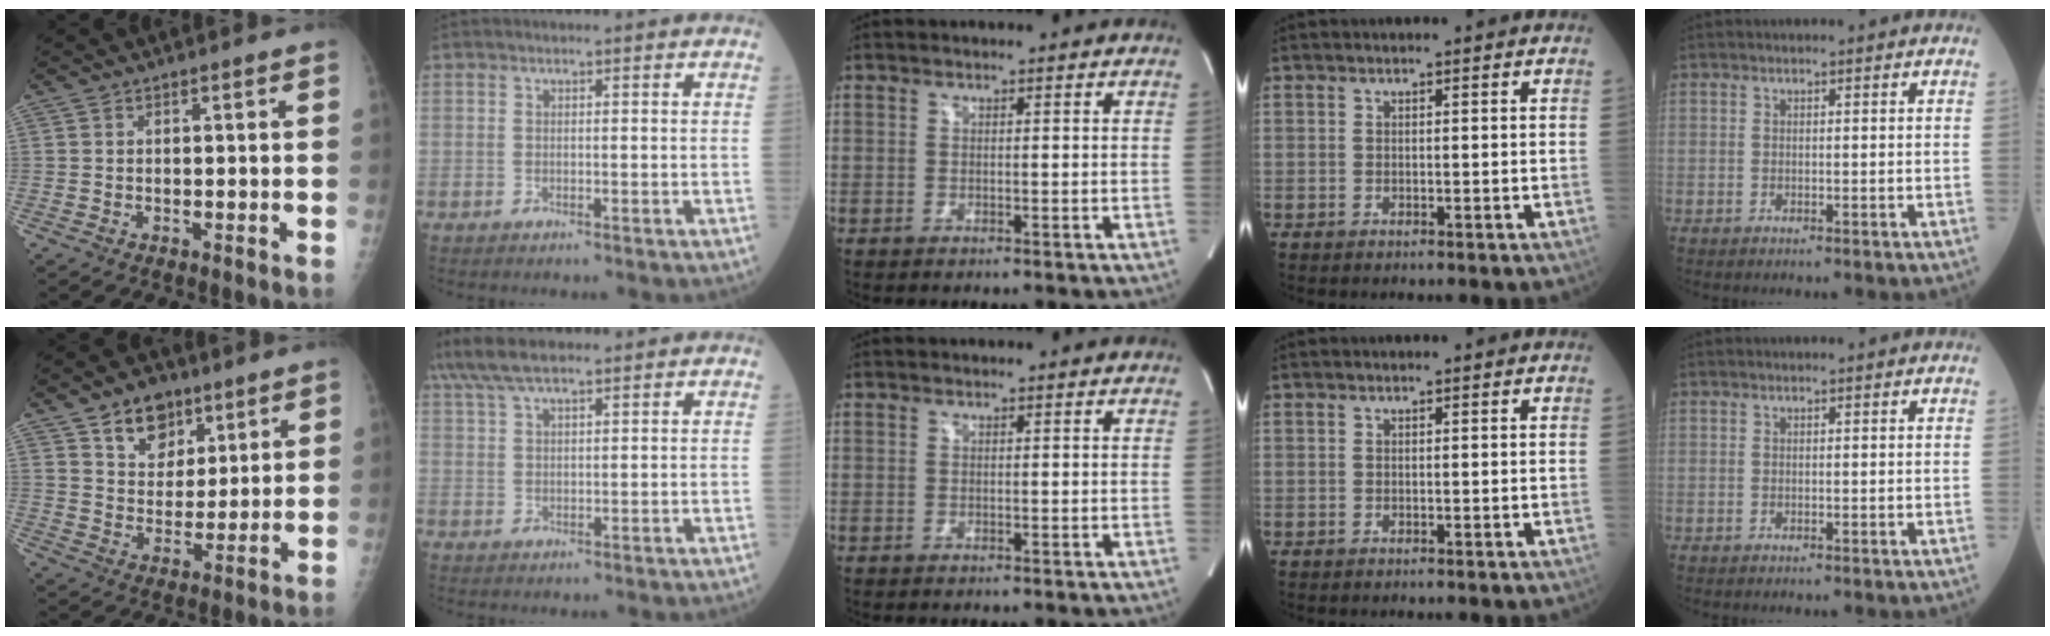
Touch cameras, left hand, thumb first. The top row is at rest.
{"thumb": {"total": 10.2, "force": [6.0, 6.9, 4.4], "torque": [-0.039, -0.031, 0.103]}, "index": {"total": 8.0, "force": [6.2, 1.7, 4.7], "torque": [-0.099, 0.034, 0.120]}}